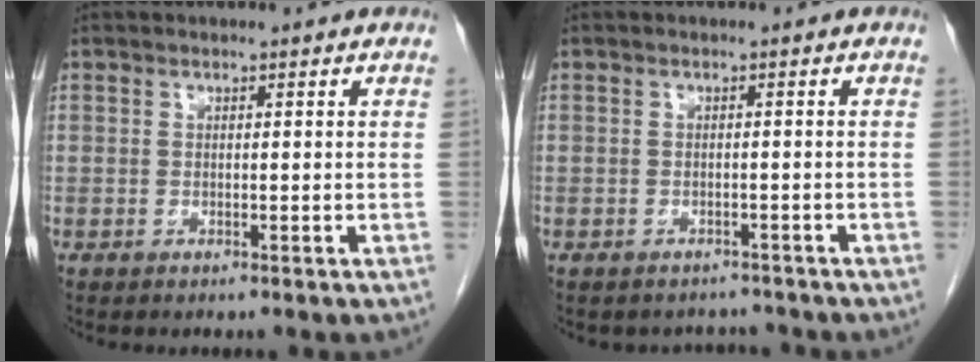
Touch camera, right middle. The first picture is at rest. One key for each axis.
{"total": 2.8, "fx": -2.6, "fy": 1.1, "fz": -0.4, "tx": 0.003, "ty": 0.002, "tz": -0.036}